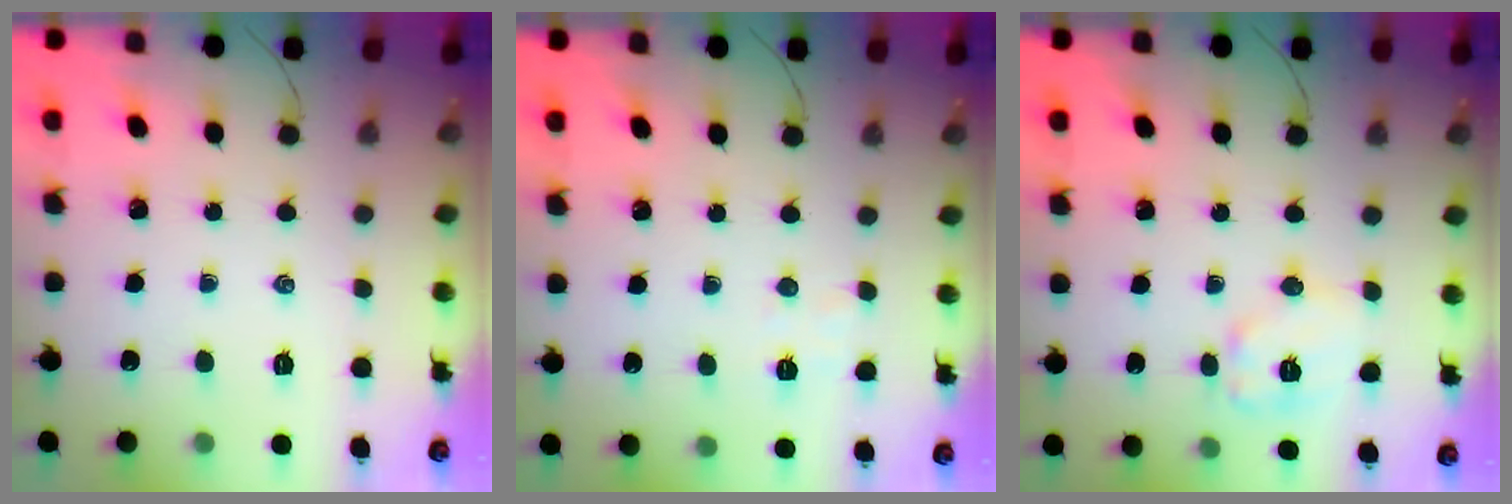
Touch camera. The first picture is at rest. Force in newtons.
{"total": 3.9, "press": 3.8, "slide": 1.1}
{"total": 8.5, "press": 8.5, "slide": 0.1}